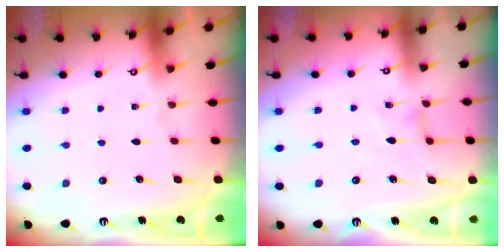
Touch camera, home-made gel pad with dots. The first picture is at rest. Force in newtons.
{"total": 0.0}